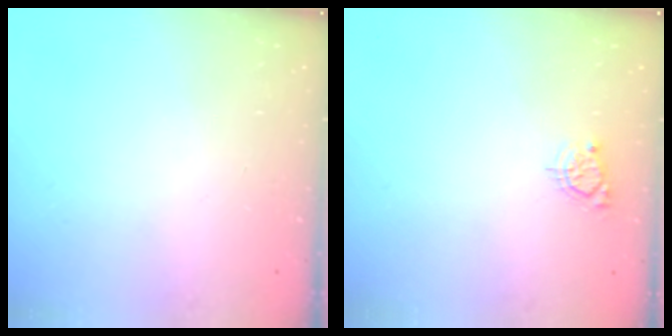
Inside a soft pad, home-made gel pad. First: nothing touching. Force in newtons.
{"total": 3.9, "press": 3.9, "slide": 0.5}